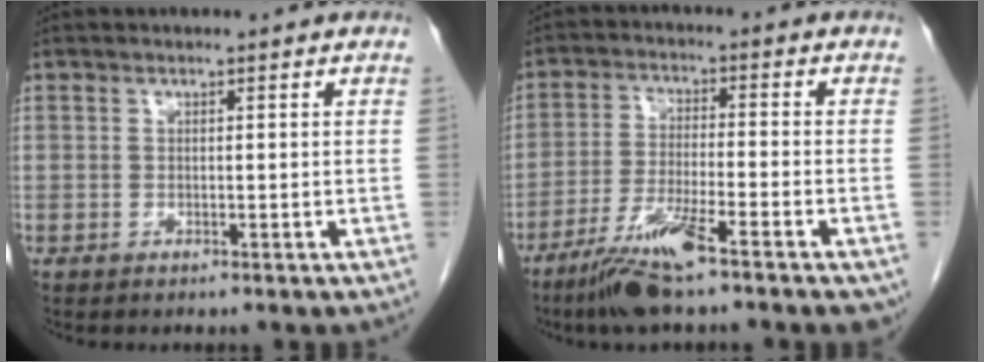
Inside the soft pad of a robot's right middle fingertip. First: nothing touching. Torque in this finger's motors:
{"motor_torque": [1.14, -1.00, 0.22, 0.08]}